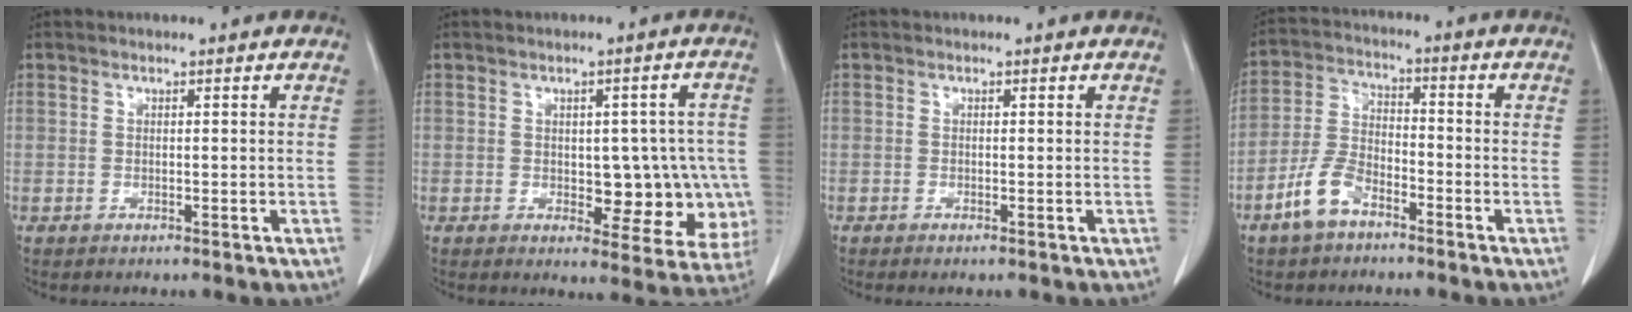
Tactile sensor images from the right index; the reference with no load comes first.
{"total": 10.0, "force": [-1.4, 5.3, 8.4], "torque": [-0.078, 0.016, -0.007]}
{"total": 1.0, "force": [-0.6, 0.2, 0.7], "torque": [-0.011, -0.001, -0.008]}
{"total": 7.5, "force": [-4.8, 3.5, 4.5], "torque": [-0.109, 0.005, -0.098]}